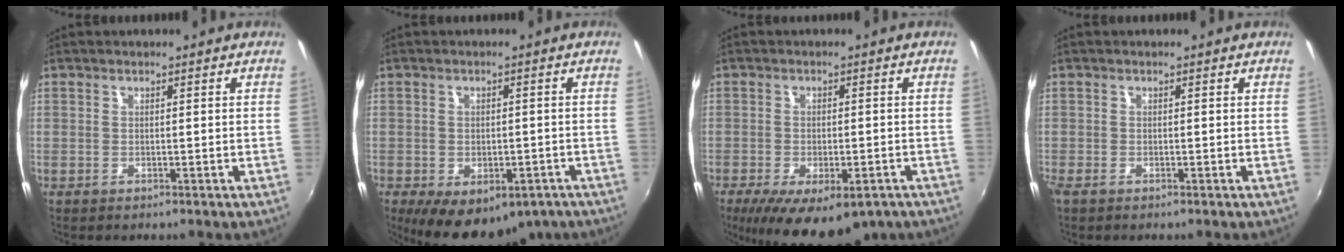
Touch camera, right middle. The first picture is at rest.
{"total": 14.4, "force": [-8.7, 7.7, 8.5], "torque": [-0.161, -0.026, -0.102]}
{"total": 14.6, "force": [-9.1, 6.0, 9.7], "torque": [-0.189, -0.043, -0.124]}
{"total": 1.0, "force": [-0.8, 0.4, 0.6], "torque": [-0.013, -0.006, -0.016]}